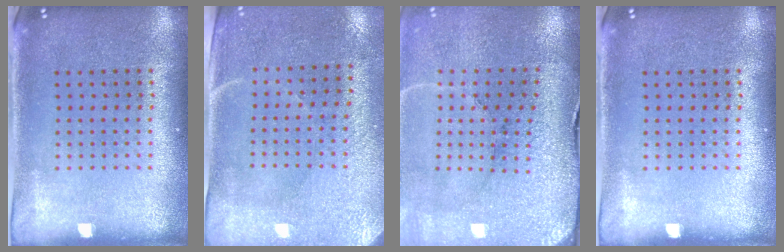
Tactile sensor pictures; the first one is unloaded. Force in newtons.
{"total": 3.0, "press": 2.7, "slide": 1.4}
{"total": 3.5, "press": 3.5, "slide": 0.4}
{"total": 0.0}